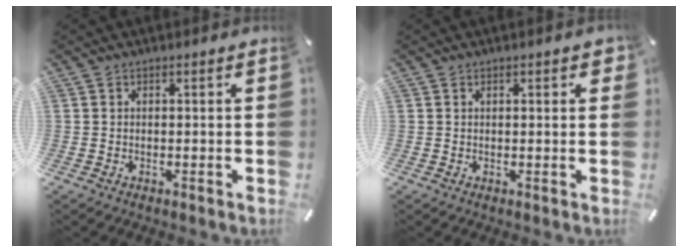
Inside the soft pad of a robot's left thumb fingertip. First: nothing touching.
{"total": 1.8, "force": [0.8, 0.6, 1.5], "torque": [-0.022, 0.001, 0.011]}